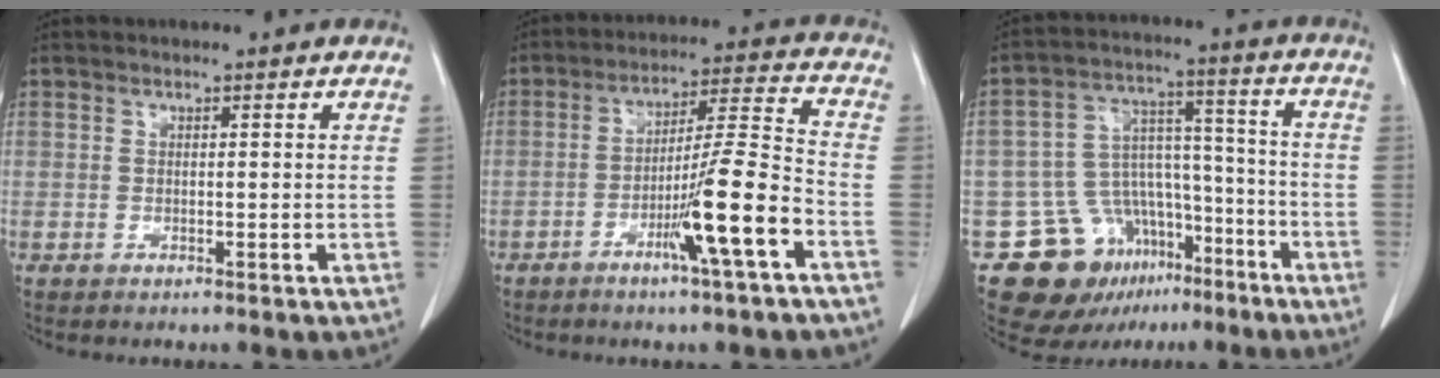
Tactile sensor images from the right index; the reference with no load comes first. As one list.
[{"total": 11.5, "force": [-5.1, -0.9, 10.3], "torque": [-0.177, 0.000, -0.087]}, {"total": 13.9, "force": [-8.9, 9.5, 4.7], "torque": [-0.071, 0.066, -0.131]}]